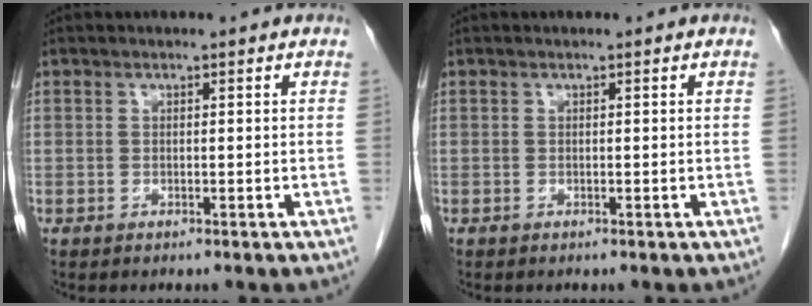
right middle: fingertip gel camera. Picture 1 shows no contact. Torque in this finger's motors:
{"motor_torque": [0.03, 0.03, 0.00, 0.00]}